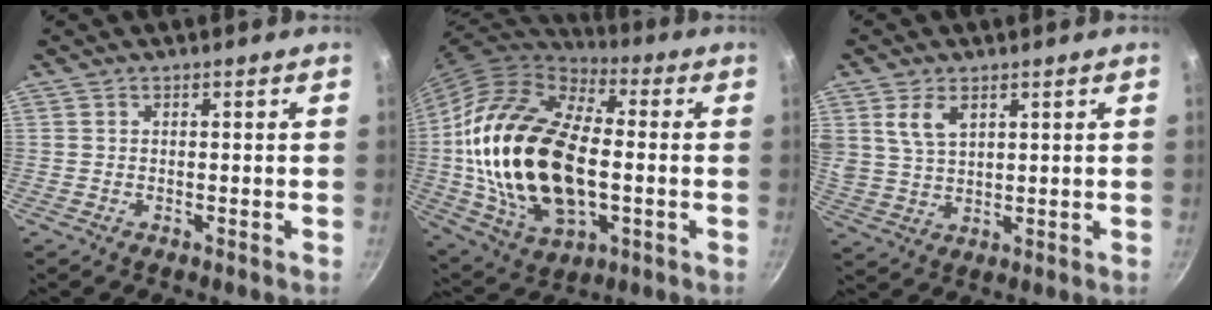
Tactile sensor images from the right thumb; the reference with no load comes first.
{"total": 27.5, "force": [-1.2, 16.0, 22.4], "torque": [-0.422, 0.020, -0.016]}
{"total": 6.1, "force": [2.9, 3.5, 4.0], "torque": [-0.068, -0.012, 0.062]}